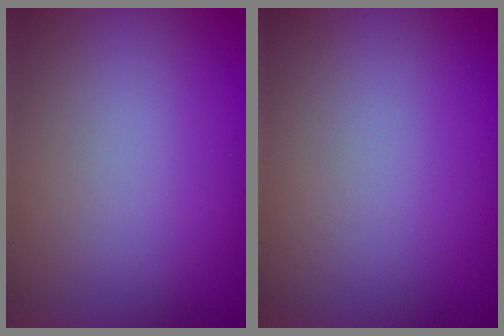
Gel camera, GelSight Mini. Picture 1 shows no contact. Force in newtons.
{"total": 0.0}